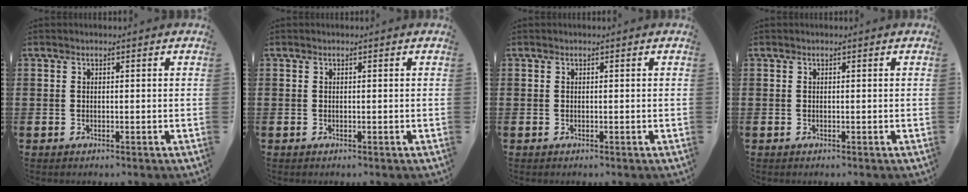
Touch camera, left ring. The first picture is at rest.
{"total": 0.0}
{"total": 0.0}
{"total": 0.0}